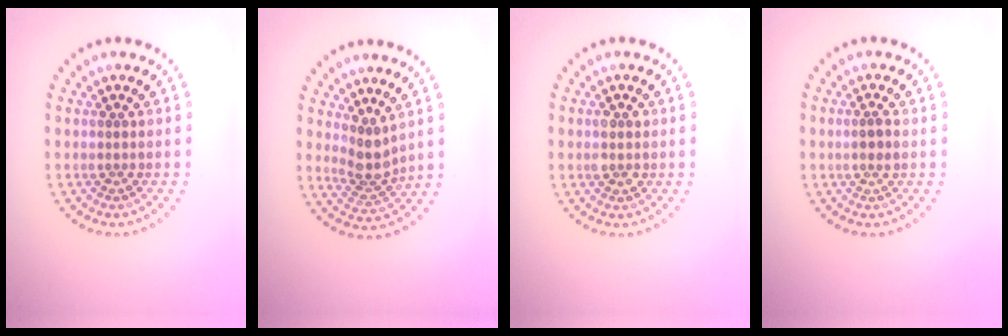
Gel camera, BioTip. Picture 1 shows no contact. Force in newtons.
{"total": 2.7, "press": 2.1, "slide": 1.7}
{"total": 1.5, "press": 1.5, "slide": 0.2}
{"total": 1.5, "press": 1.4, "slide": 0.5}